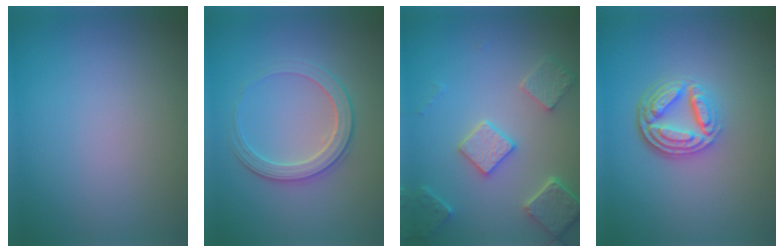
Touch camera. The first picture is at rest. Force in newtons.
{"total": 2.9, "press": 2.9, "slide": 0.3}
{"total": 4.7, "press": 3.9, "slide": 2.8}
{"total": 5.0, "press": 3.5, "slide": 3.6}